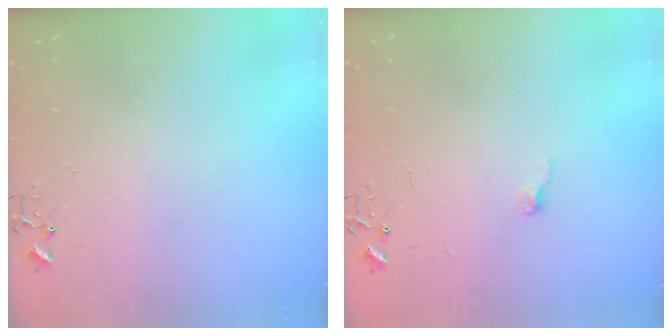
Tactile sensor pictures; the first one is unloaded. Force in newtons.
{"total": 4.4, "press": 4.4, "slide": 0.4}